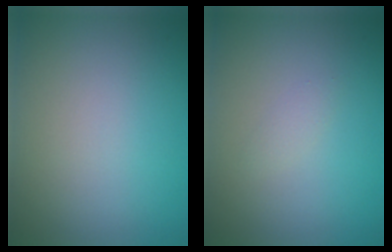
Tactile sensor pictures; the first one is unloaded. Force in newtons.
{"total": 0.7, "press": 0.7, "slide": 0.0}